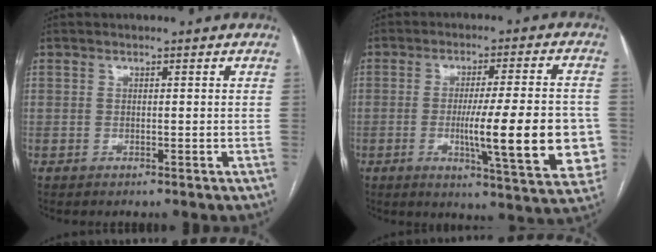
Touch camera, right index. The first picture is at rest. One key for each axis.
{"total": 16.4, "fx": -2.7, "fy": 2.0, "fz": 16.1, "tx": -0.194, "ty": -0.003, "tz": -0.029}